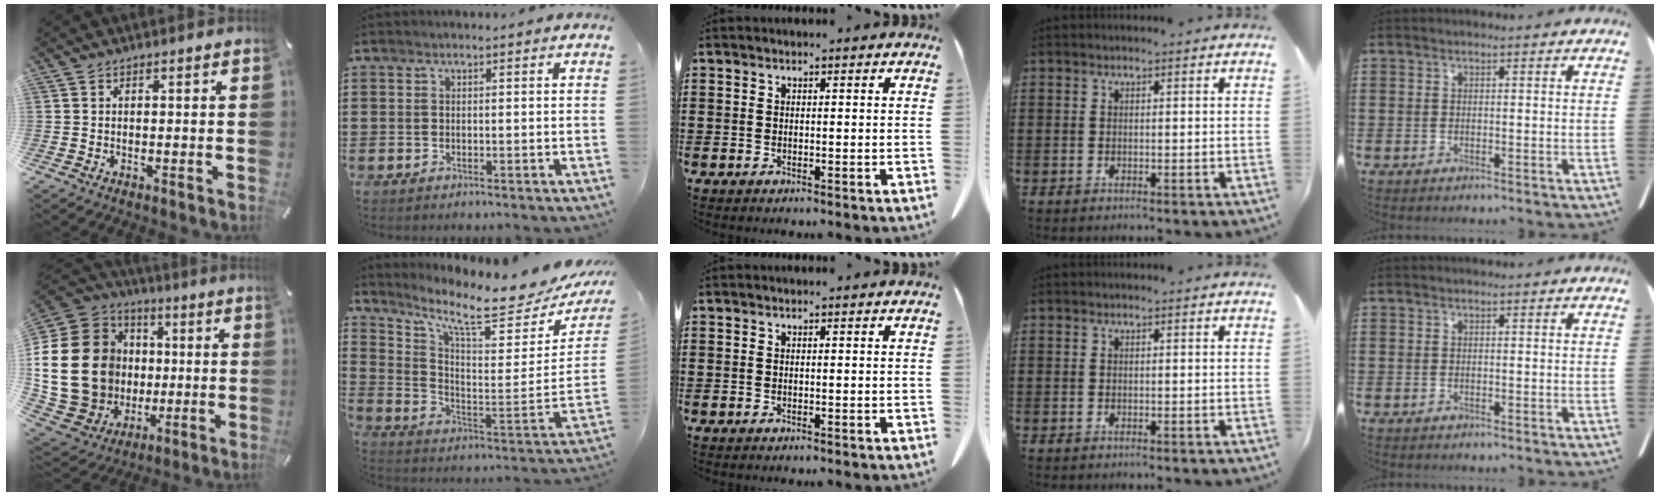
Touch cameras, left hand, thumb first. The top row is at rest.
{"thumb": {"total": 25.9, "force": [0.3, 21.9, 13.8], "torque": [-0.290, -0.001, 0.047]}, "index": {"total": 9.1, "force": [7.1, 1.2, 5.5], "torque": [-0.123, -0.065, 0.112]}}